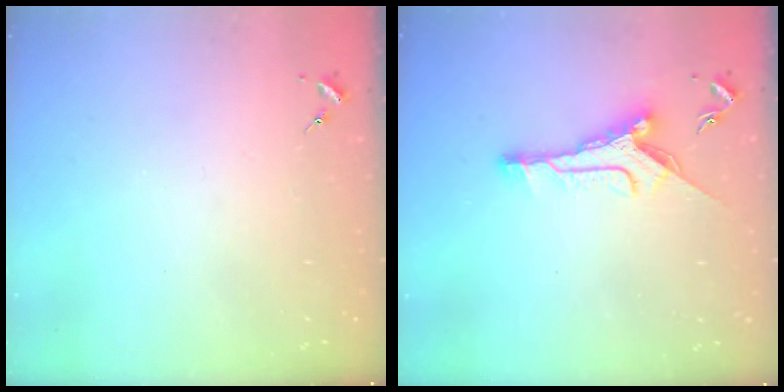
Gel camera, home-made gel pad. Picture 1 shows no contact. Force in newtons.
{"total": 10.0, "press": 10.0, "slide": 0.1}